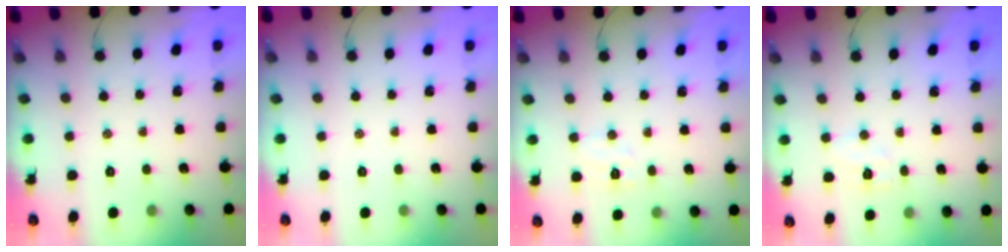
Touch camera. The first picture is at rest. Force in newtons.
{"total": 0.0}
{"total": 5.4, "press": 5.3, "slide": 1.2}
{"total": 5.2, "press": 5.1, "slide": 1.2}